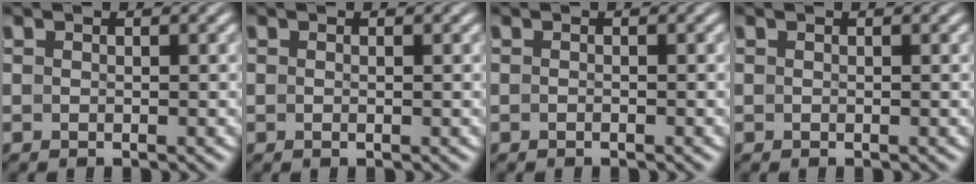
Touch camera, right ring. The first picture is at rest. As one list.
[{"total": 0.0}, {"total": 0.5, "force": [-0.4, -0.3, 0.1], "torque": [-0.003, 0.001, -0.007]}, {"total": 0.0}]